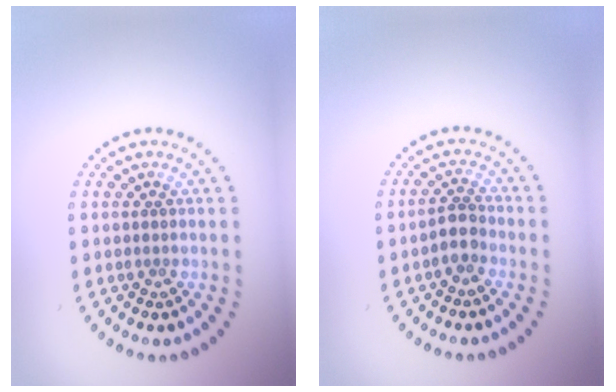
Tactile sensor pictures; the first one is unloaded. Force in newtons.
{"total": 1.9, "press": 1.6, "slide": 1.0}